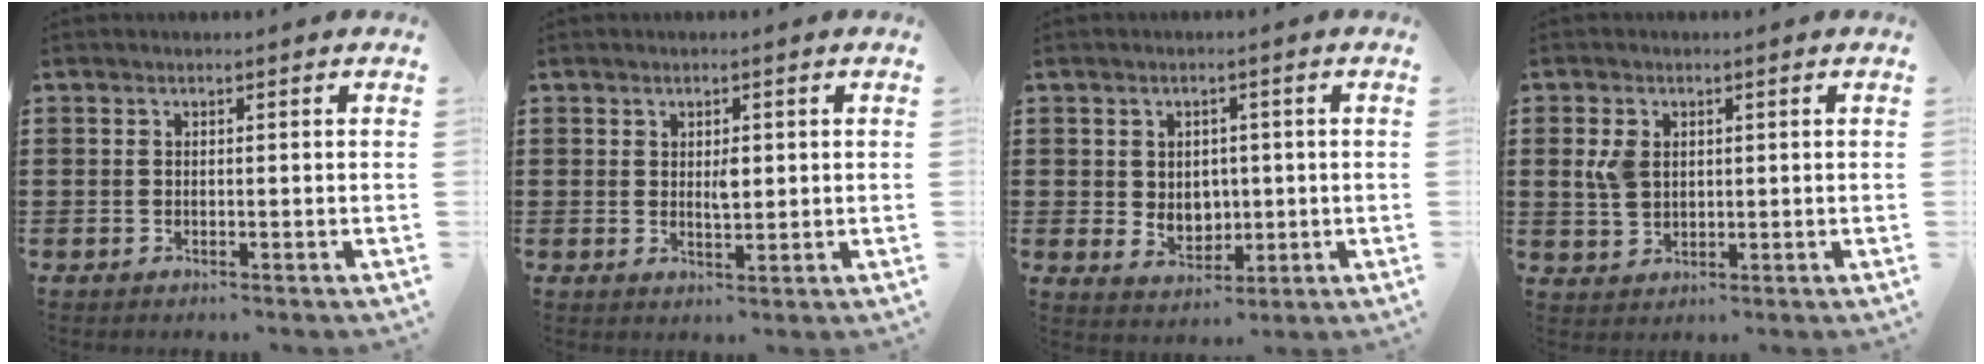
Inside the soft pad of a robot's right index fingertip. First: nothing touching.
{"total": 2.5, "force": [0.5, 1.0, 2.2], "torque": [-0.029, -0.005, 0.005]}
{"total": 3.8, "force": [0.9, 3.4, 1.5], "torque": [-0.027, 0.003, 0.012]}
{"total": 4.1, "force": [0.9, 2.8, 2.8], "torque": [-0.071, 0.006, 0.014]}